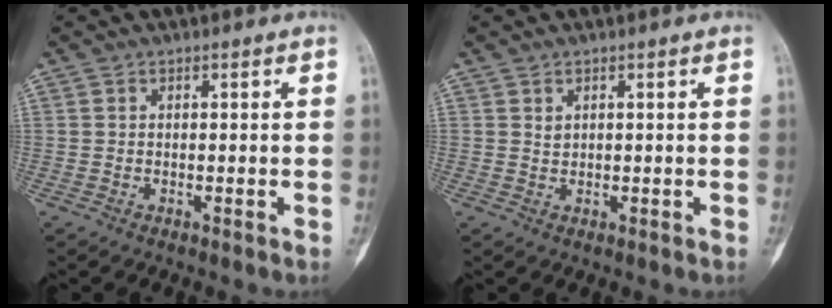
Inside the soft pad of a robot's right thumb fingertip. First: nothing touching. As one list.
[{"total": 0.9, "force": [0.7, 0.6, 0.3], "torque": [0.003, -0.002, 0.013]}]